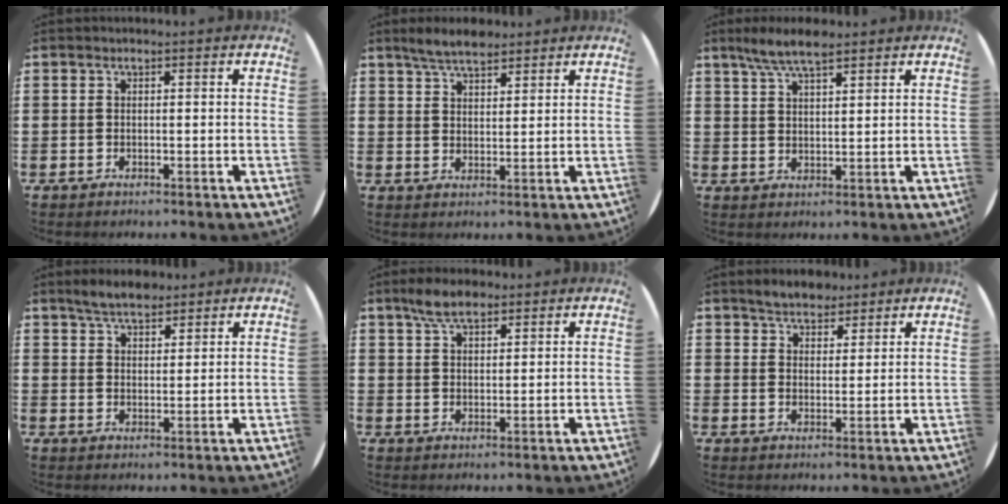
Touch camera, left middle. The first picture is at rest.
{"total": 4.5, "force": [4.0, 1.3, 1.7], "torque": [-0.041, -0.004, 0.073]}
{"total": 5.7, "force": [4.6, 1.3, 3.1], "torque": [-0.072, -0.004, 0.084]}
{"total": 4.2, "force": [3.8, 1.3, 1.2], "torque": [-0.024, -0.008, 0.069]}
{"total": 4.9, "force": [3.8, 2.0, 2.3], "torque": [-0.046, 0.001, 0.069]}
{"total": 4.1, "force": [3.9, 1.4, 0.5], "torque": [-0.012, -0.006, 0.072]}